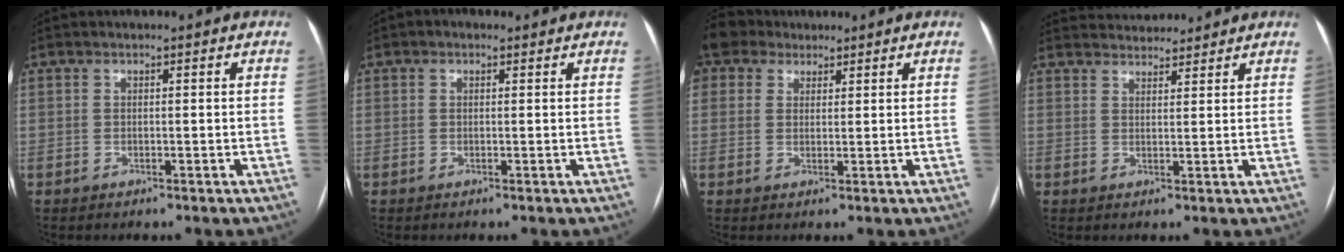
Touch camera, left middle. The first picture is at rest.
{"total": 1.2, "force": [0.7, 0.8, 0.6], "torque": [-0.014, 0.014, 0.006]}
{"total": 6.1, "force": [4.5, 3.9, 1.0], "torque": [-0.027, 0.032, 0.090]}
{"total": 6.8, "force": [6.6, 1.3, 1.1], "torque": [-0.016, 0.025, 0.094]}